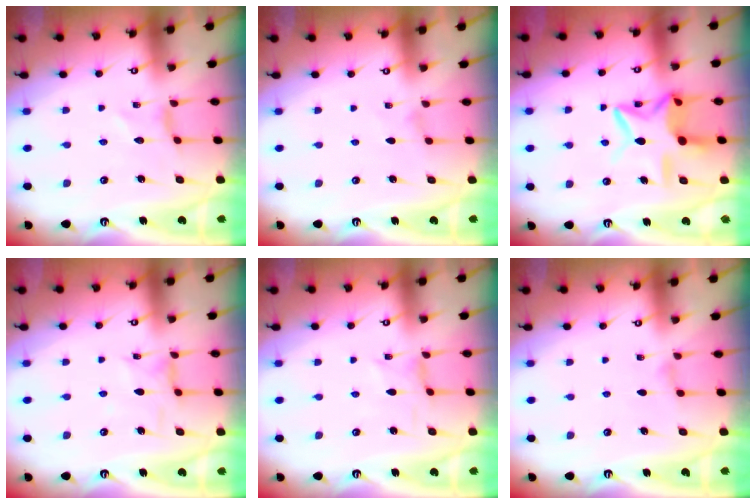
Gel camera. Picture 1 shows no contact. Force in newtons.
{"total": 0.5, "press": 0.5, "slide": 0.1}
{"total": 12.1, "press": 12.0, "slide": 0.9}
{"total": 2.0, "press": 2.0, "slide": 0.3}
{"total": 0.0}
{"total": 1.3, "press": 1.3, "slide": 0.2}